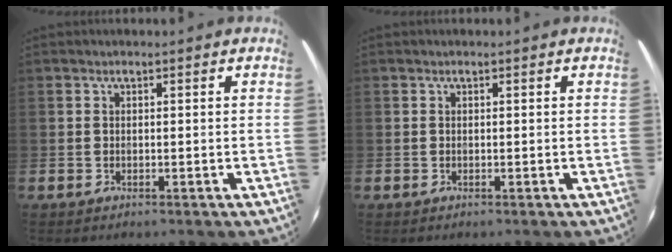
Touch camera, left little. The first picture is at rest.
{"total": 0.0}